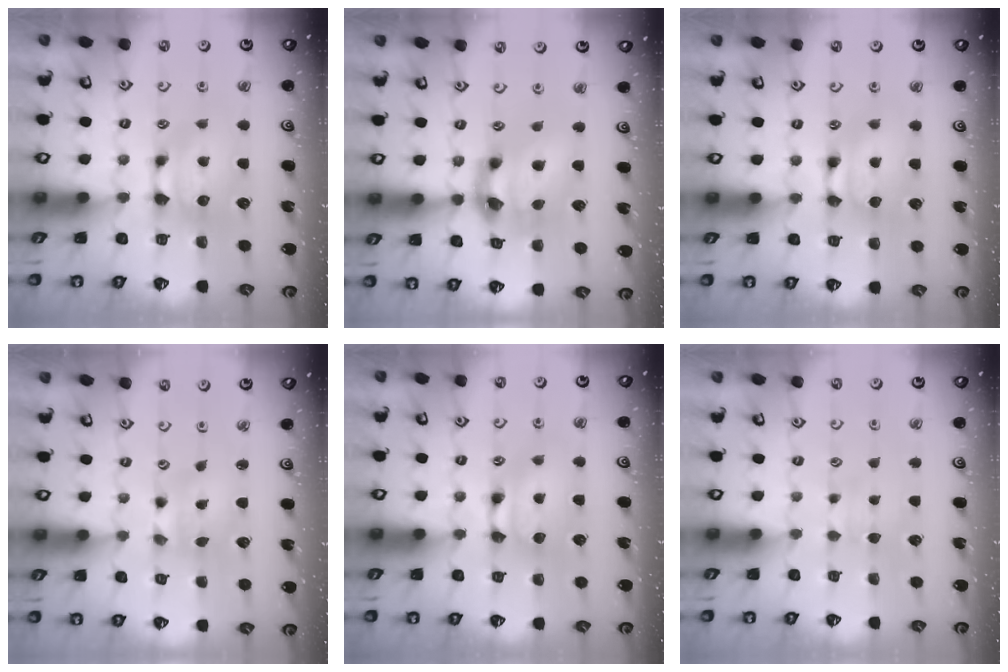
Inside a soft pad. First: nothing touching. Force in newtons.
{"total": 6.8, "press": 6.3, "slide": 2.4}
{"total": 1.7, "press": 1.7, "slide": 0.2}
{"total": 1.5, "press": 1.1, "slide": 1.0}
{"total": 1.7, "press": 1.7, "slide": 0.1}
{"total": 2.9, "press": 2.9, "slide": 0.4}